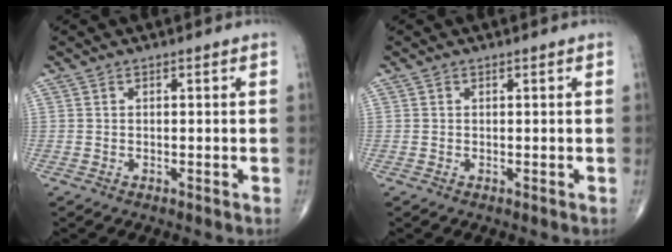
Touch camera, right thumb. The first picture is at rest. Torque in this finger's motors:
{"motor_torque": [-0.37, 0.15, -0.17, -0.10, 0.00]}